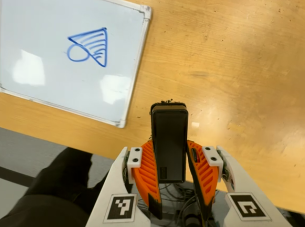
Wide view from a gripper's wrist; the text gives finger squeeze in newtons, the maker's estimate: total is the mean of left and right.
{"total": 4.8, "left": 3.4, "right": 6.2}